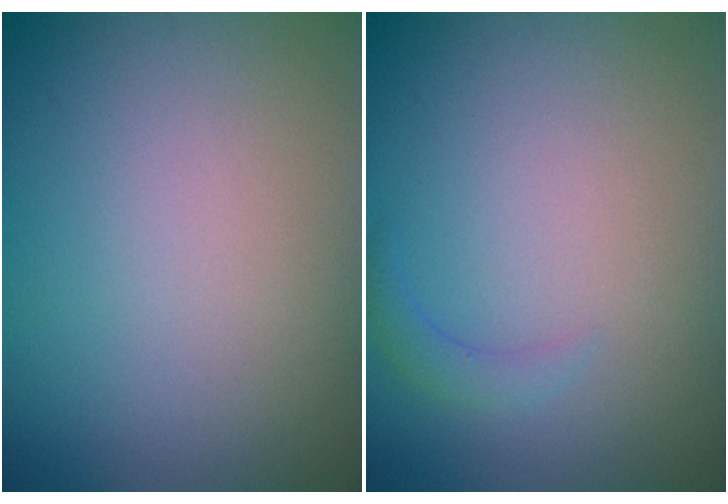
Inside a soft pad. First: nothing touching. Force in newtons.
{"total": 1.2, "press": 1.2, "slide": 0.2}